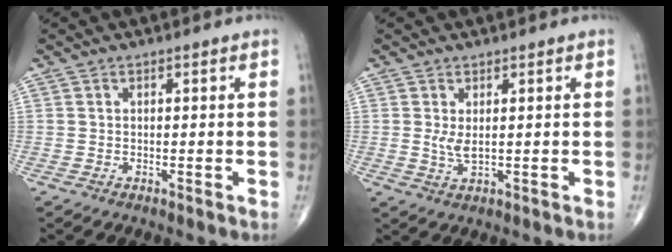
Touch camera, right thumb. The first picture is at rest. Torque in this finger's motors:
{"motor_torque": [0.56, 0.45, -0.03, -0.11, 0.01]}